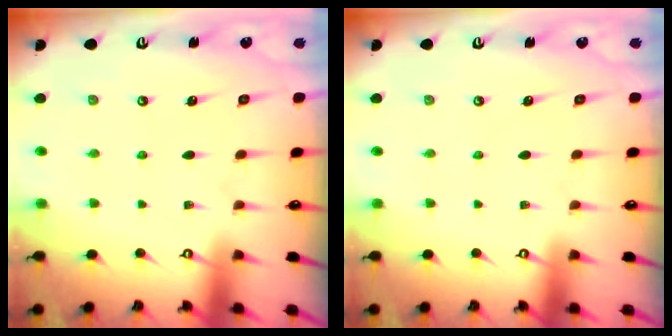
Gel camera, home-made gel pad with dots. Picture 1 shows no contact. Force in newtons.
{"total": 0.0}